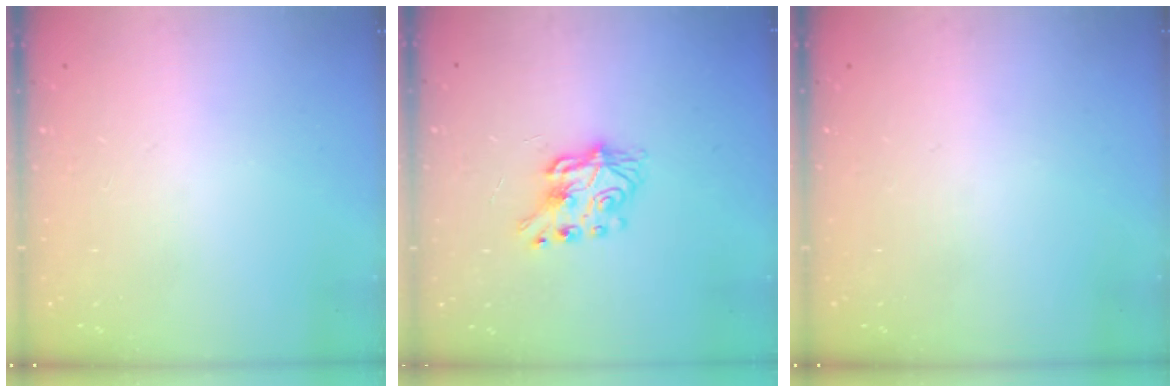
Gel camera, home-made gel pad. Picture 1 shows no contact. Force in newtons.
{"total": 7.2, "press": 7.2, "slide": 0.4}
{"total": 0.0}